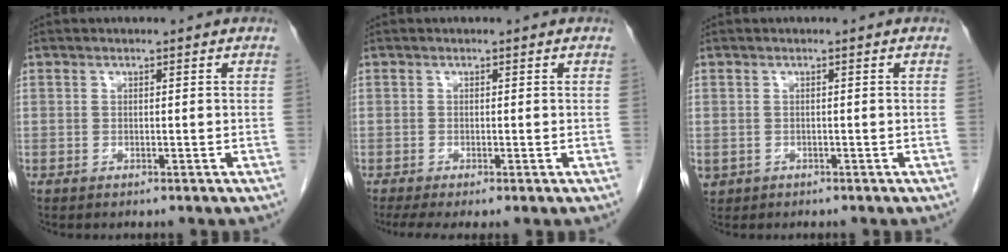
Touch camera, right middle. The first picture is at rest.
{"total": 3.4, "force": [-2.3, 0.4, 2.5], "torque": [-0.045, -0.014, -0.039]}
{"total": 1.7, "force": [-0.8, 1.5, 0.3], "torque": [-0.008, 0.002, -0.007]}